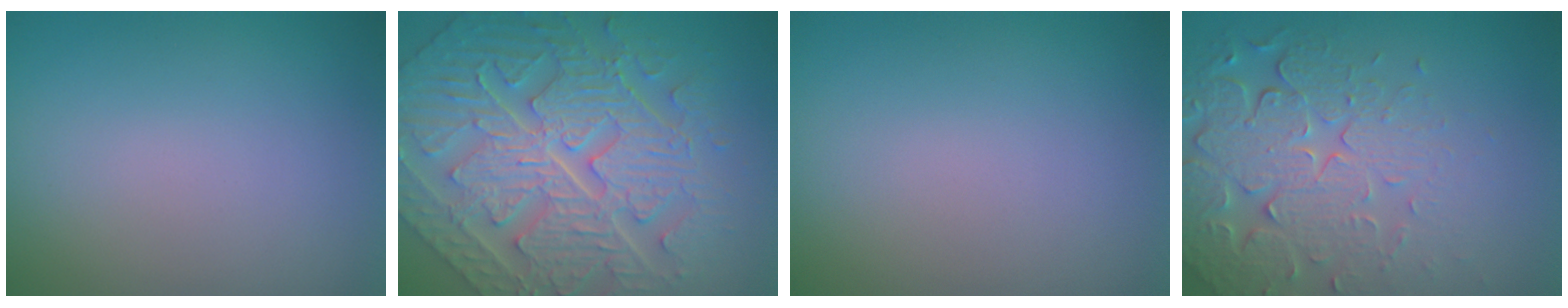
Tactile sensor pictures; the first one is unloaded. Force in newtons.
{"total": 9.2, "press": 7.5, "slide": 5.4}
{"total": 0.0}
{"total": 7.4, "press": 5.4, "slide": 5.1}